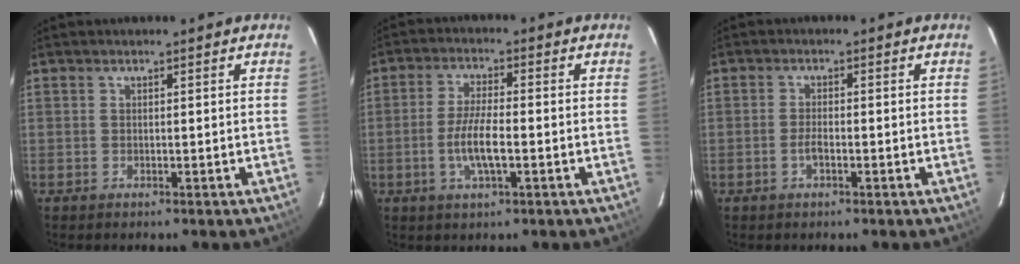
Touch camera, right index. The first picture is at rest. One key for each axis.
{"total": 7.8, "fx": -2.1, "fy": 1.9, "fz": 7.2, "tx": -0.146, "ty": 0.000, "tz": -0.043}
{"total": 2.1, "fx": -0.9, "fy": 0.7, "fz": 1.8, "tx": -0.042, "ty": 0.003, "tz": -0.020}